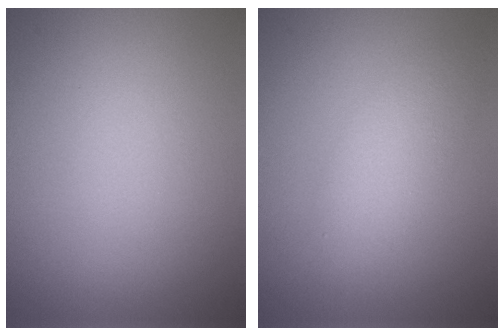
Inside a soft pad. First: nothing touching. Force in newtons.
{"total": 2.9, "press": 2.9, "slide": 0.1}